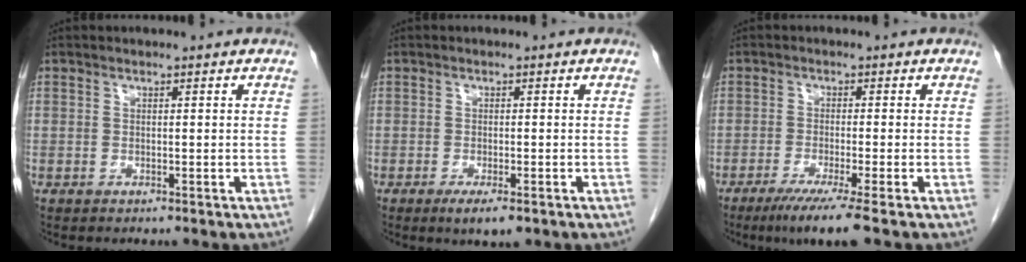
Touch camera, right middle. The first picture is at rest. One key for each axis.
{"total": 3.3, "fx": -1.9, "fy": 0.8, "fz": 2.6, "tx": -0.042, "ty": -0.006, "tz": -0.027}
{"total": 6.2, "fx": -4.2, "fy": -0.8, "fz": 4.5, "tx": -0.072, "ty": -0.019, "tz": -0.074}